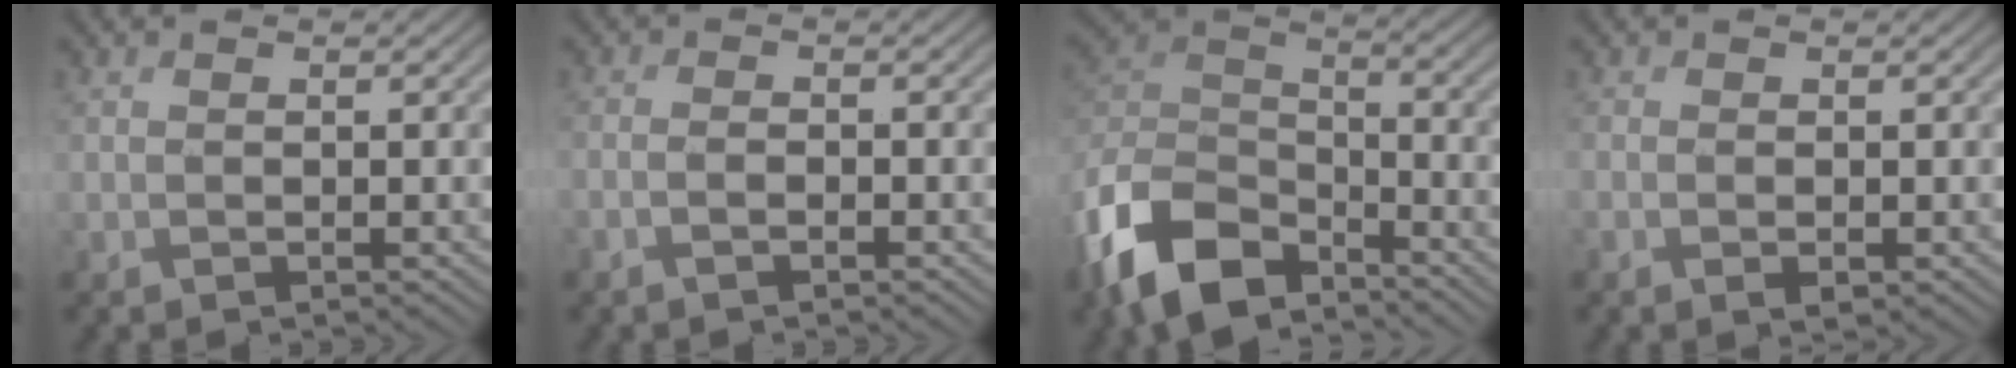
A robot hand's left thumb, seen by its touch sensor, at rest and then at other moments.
{"total": 1.2, "force": [-1.2, 0.0, 0.4], "torque": [-0.002, 0.002, -0.029]}
{"total": 13.7, "force": [-9.8, 6.7, 6.9], "torque": [-0.164, -0.017, -0.211]}
{"total": 0.9, "force": [-0.6, 0.4, 0.5], "torque": [-0.005, -0.005, -0.011]}